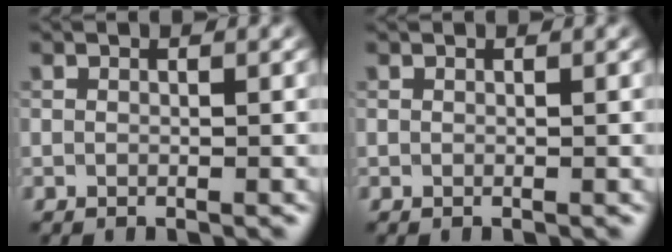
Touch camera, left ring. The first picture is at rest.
{"total": 0.0}